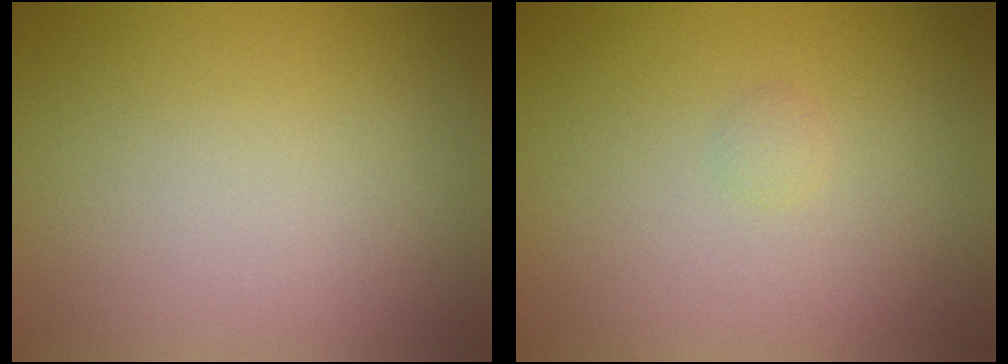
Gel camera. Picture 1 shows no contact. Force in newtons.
{"total": 0.5, "press": 0.5, "slide": 0.0}